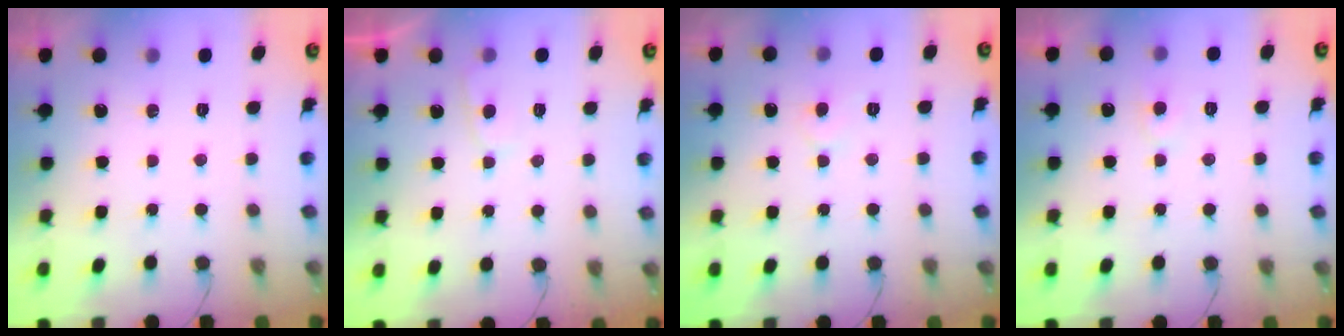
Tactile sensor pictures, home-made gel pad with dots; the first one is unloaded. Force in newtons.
{"total": 2.9, "press": 2.9, "slide": 0.4}
{"total": 4.6, "press": 4.6, "slide": 0.4}
{"total": 5.1, "press": 5.1, "slide": 0.4}